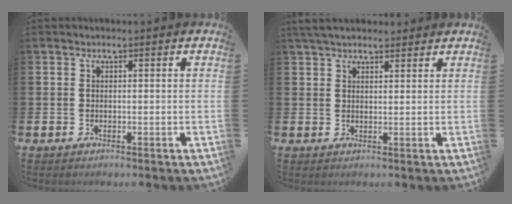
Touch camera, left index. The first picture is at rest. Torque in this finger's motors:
{"motor_torque": [0.98, -1.16, -0.14, 0.14]}